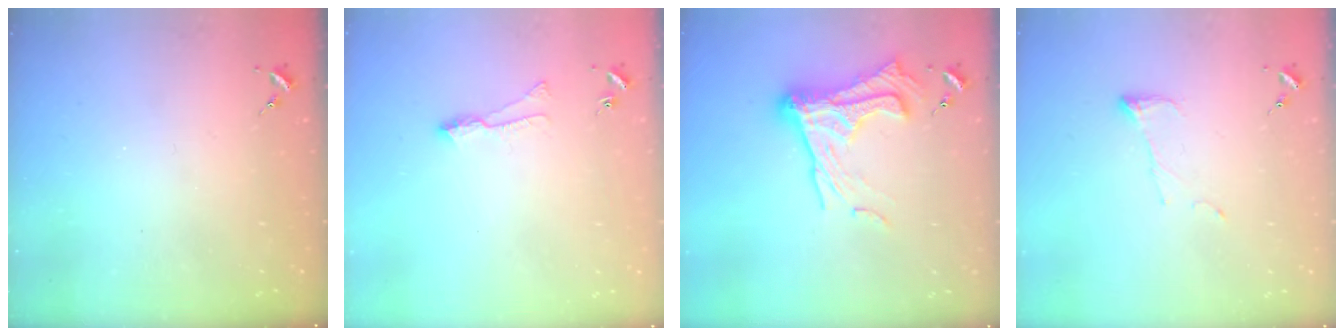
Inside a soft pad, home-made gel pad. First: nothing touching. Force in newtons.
{"total": 6.2, "press": 6.1, "slide": 0.8}
{"total": 16.8, "press": 16.7, "slide": 1.6}
{"total": 5.7, "press": 5.7, "slide": 0.2}